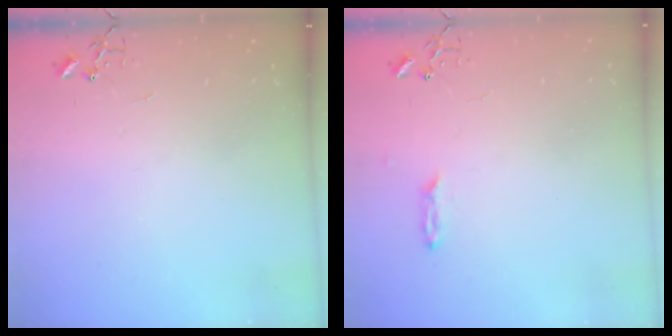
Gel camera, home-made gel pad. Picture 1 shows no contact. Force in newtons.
{"total": 2.3, "press": 2.2, "slide": 0.4}